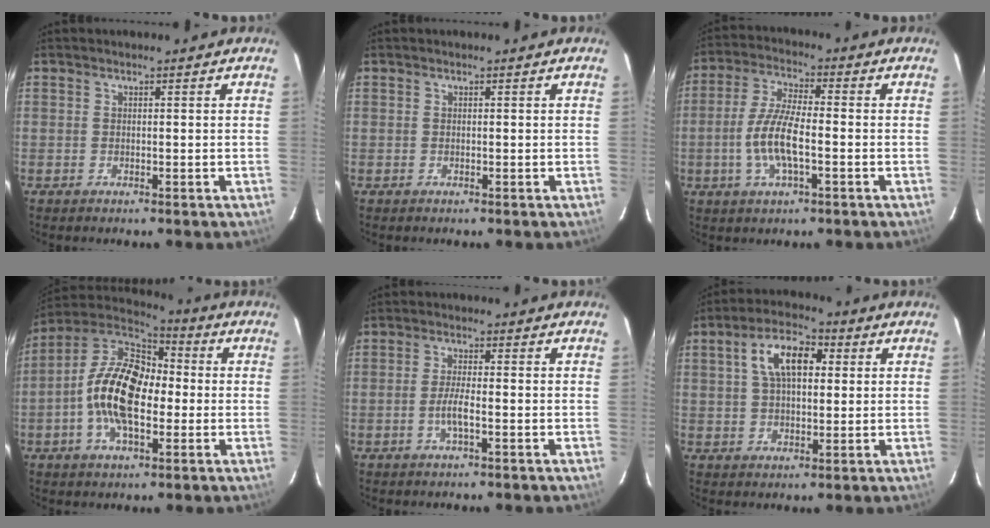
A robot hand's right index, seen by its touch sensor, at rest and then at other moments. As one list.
[{"total": 0.0}, {"total": 9.4, "force": [-2.3, 2.9, 8.6], "torque": [-0.180, 0.003, -0.048]}, {"total": 16.0, "force": [-2.2, 8.6, 13.3], "torque": [-0.259, 0.013, -0.051]}, {"total": 3.5, "force": [-1.2, 0.4, 3.2], "torque": [-0.066, -0.001, -0.024]}, {"total": 9.3, "force": [2.6, 5.0, 7.4], "torque": [-0.134, 0.027, 0.043]}]